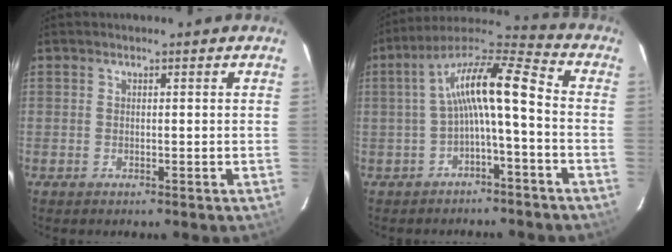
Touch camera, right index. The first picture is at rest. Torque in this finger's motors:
{"motor_torque": [1.54, 0.15, 0.80, 0.20]}